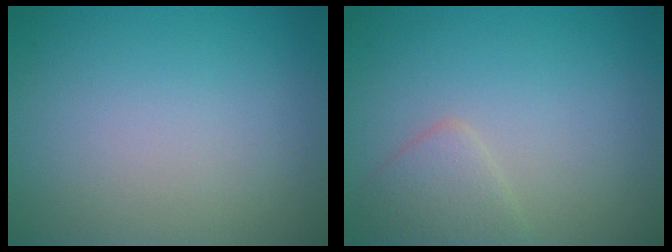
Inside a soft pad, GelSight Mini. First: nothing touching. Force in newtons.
{"total": 2.0, "press": 2.0, "slide": 0.0}